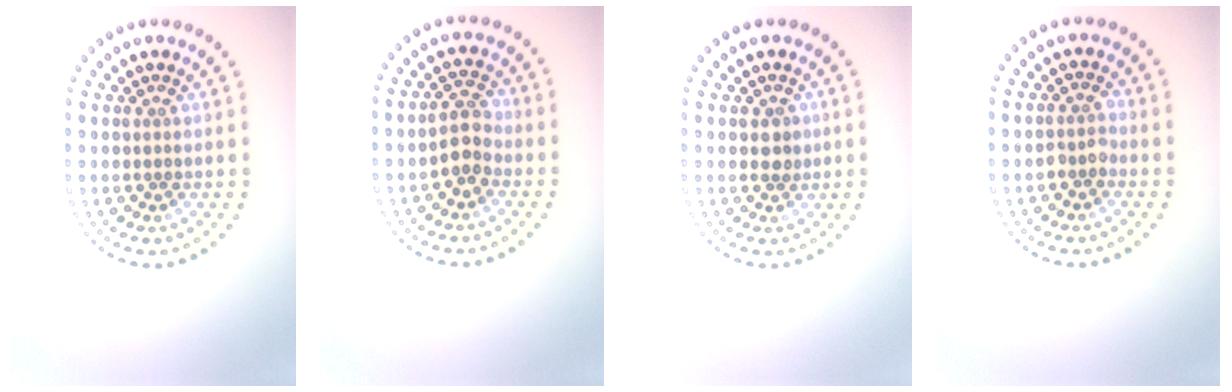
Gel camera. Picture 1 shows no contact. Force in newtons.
{"total": 2.7, "press": 2.6, "slide": 0.7}
{"total": 1.3, "press": 1.2, "slide": 0.5}
{"total": 1.5, "press": 1.2, "slide": 0.8}